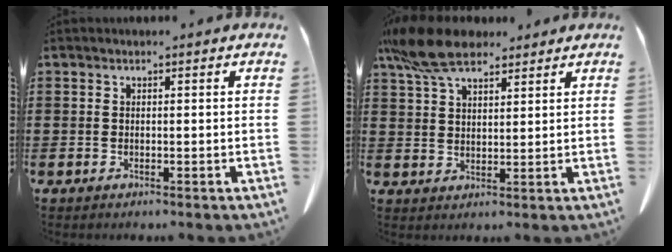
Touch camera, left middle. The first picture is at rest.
{"total": 9.2, "force": [6.8, 3.4, 5.2], "torque": [-0.127, -0.006, 0.128]}